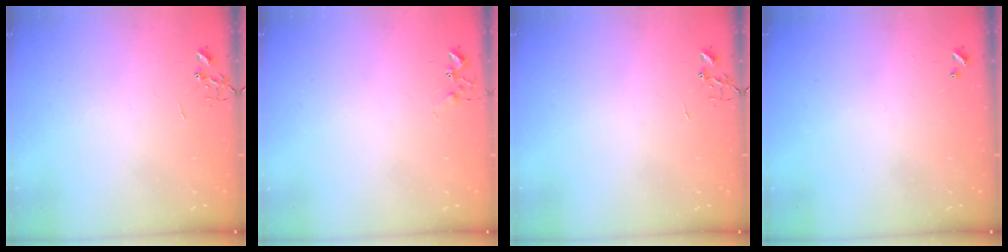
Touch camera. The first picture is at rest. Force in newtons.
{"total": 5.2, "press": 5.2, "slide": 0.6}
{"total": 0.0}
{"total": 0.0}